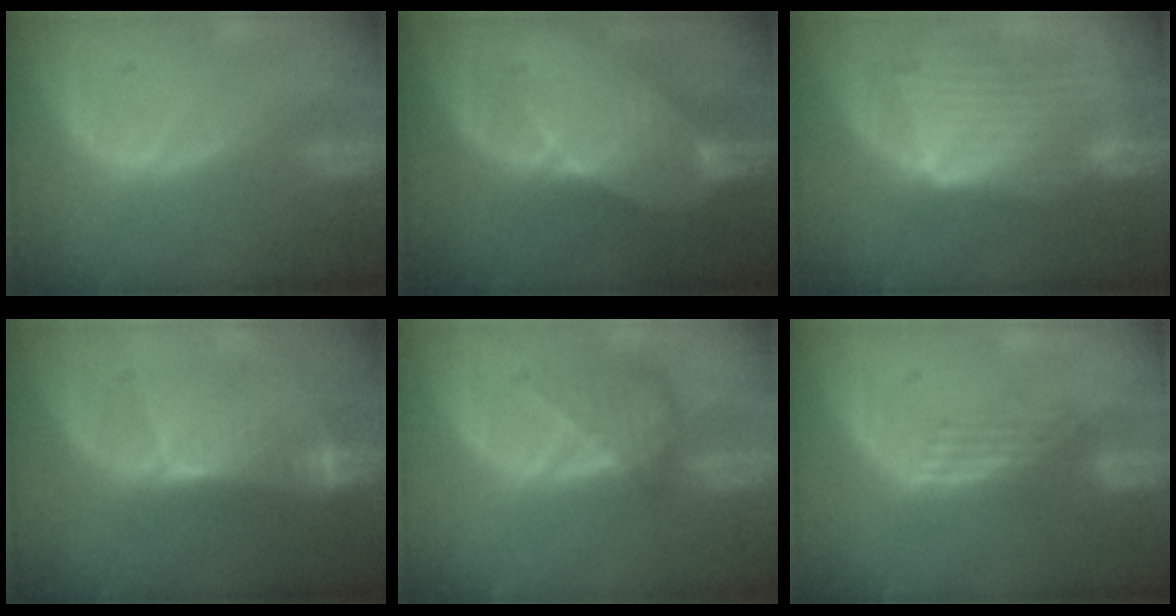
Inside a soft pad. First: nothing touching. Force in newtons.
{"total": 7.4, "press": 6.9, "slide": 2.8}
{"total": 10.3, "press": 9.0, "slide": 4.8}
{"total": 6.8, "press": 6.8, "slide": 0.3}
{"total": 4.6, "press": 4.2, "slide": 1.8}
{"total": 3.1, "press": 2.6, "slide": 1.6}